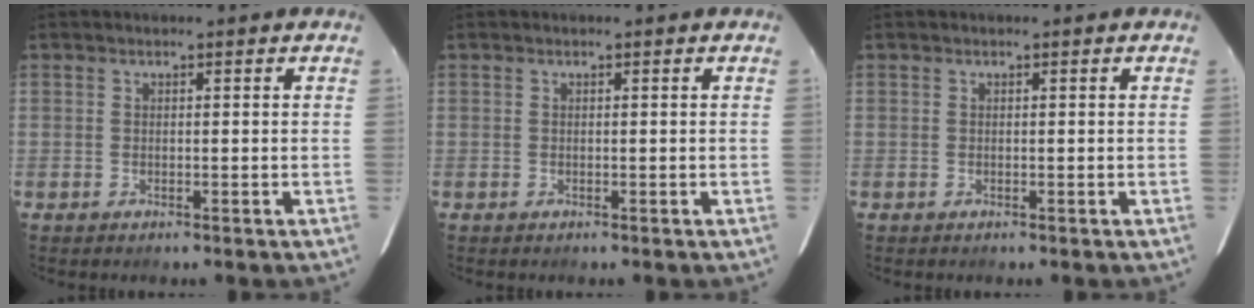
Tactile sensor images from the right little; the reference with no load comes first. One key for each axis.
{"total": 0.0}
{"total": 0.0}